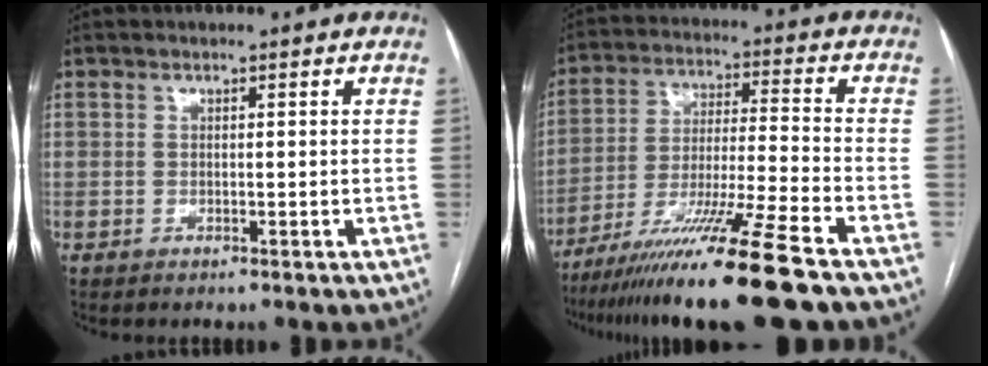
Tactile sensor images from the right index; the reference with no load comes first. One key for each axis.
{"total": 17.3, "fx": -12.7, "fy": -1.9, "fz": 11.6, "tx": -0.208, "ty": -0.040, "tz": -0.219}